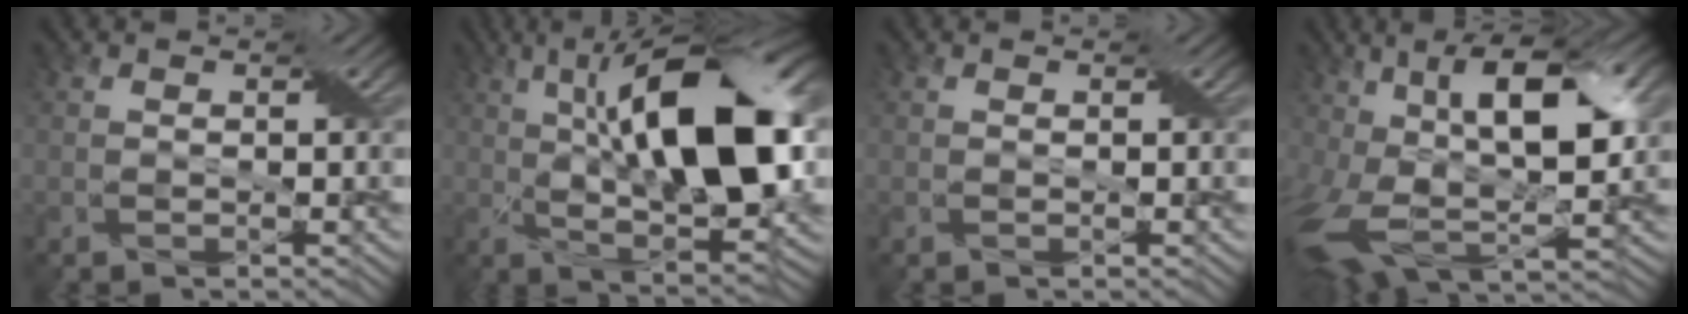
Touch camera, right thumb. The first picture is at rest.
{"total": 17.0, "force": [2.6, 6.5, 15.5], "torque": [-0.245, 0.019, 0.030]}
{"total": 0.0}
{"total": 15.1, "force": [2.2, 7.6, 12.8], "torque": [-0.263, -0.010, 0.039]}